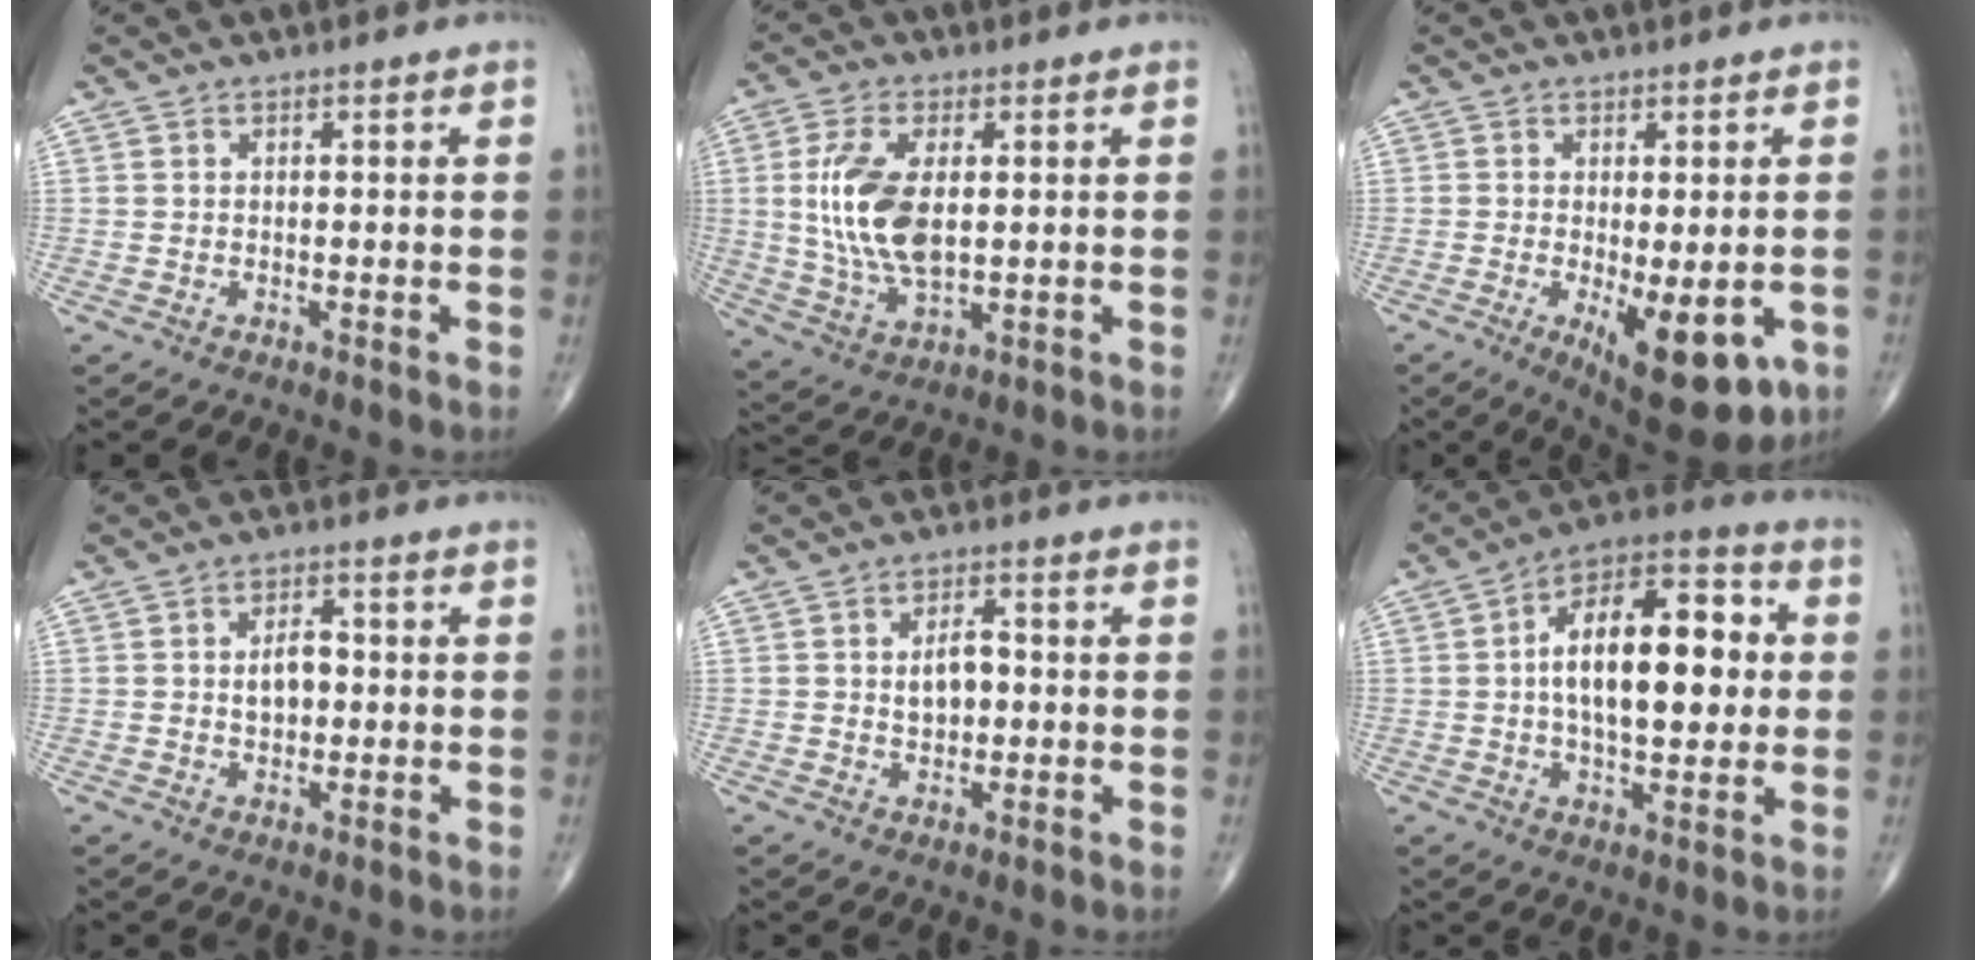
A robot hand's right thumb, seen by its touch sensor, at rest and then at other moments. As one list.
[{"total": 12.6, "force": [1.4, 6.2, 10.9], "torque": [-0.224, -0.010, 0.033]}, {"total": 12.2, "force": [-4.0, 4.7, 10.6], "torque": [-0.132, -0.017, -0.044]}, {"total": 4.7, "force": [0.1, 3.0, 3.7], "torque": [-0.051, 0.010, -0.001]}, {"total": 4.8, "force": [0.1, 2.9, 3.8], "torque": [-0.054, 0.009, 0.001]}, {"total": 19.2, "force": [1.8, 9.2, 16.8], "torque": [-0.241, 0.026, 0.019]}]